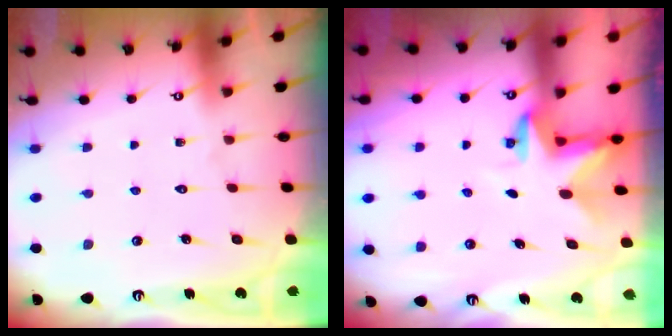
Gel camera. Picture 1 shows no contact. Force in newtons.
{"total": 3.0, "press": 3.0, "slide": 0.1}